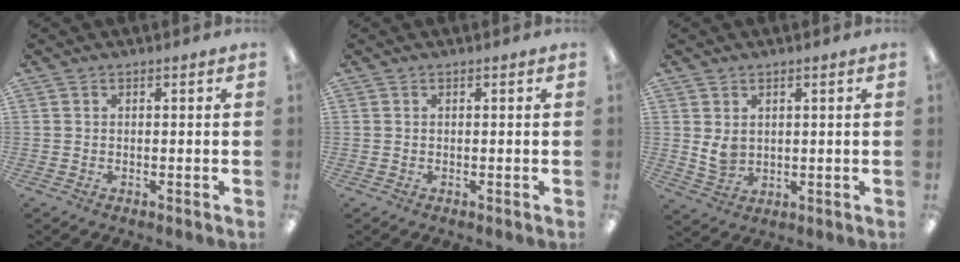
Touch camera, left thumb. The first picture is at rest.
{"total": 0.0}
{"total": 4.7, "force": [1.6, 3.6, 2.5], "torque": [-0.042, -0.008, 0.029]}